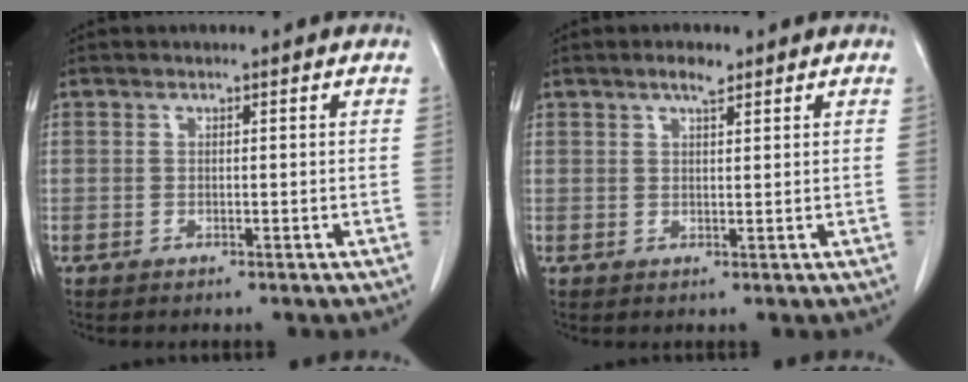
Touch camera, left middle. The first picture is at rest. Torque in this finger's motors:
{"motor_torque": [0.17, -0.15, 0.00, 0.01]}